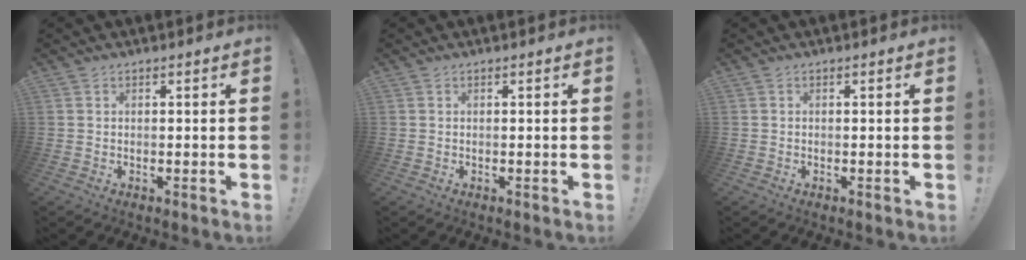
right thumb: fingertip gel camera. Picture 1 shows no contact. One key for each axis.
{"total": 0.0}
{"total": 0.0}